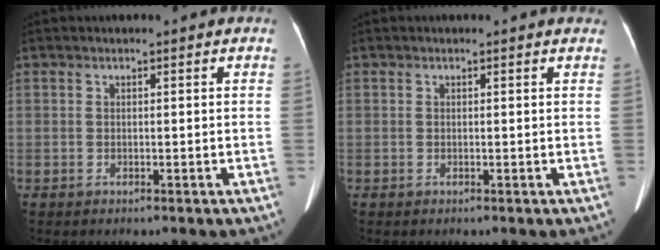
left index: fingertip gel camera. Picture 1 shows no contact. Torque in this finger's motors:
{"motor_torque": [0.14, -0.09, -0.04, -0.01]}